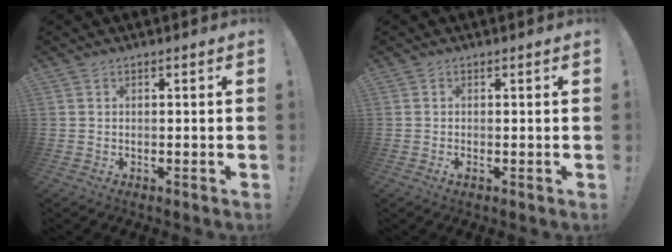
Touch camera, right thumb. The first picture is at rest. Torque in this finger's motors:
{"motor_torque": [-0.04, 0.10, 0.06, -0.02, -0.07]}